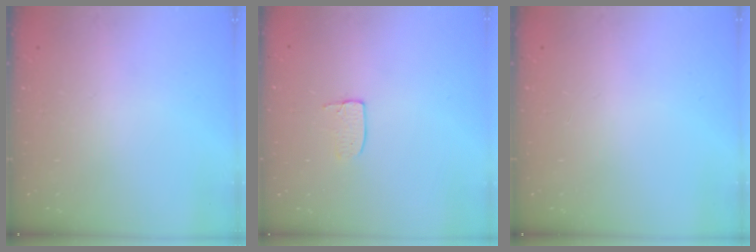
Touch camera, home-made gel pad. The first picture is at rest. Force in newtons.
{"total": 3.7, "press": 3.7, "slide": 0.2}
{"total": 0.0}